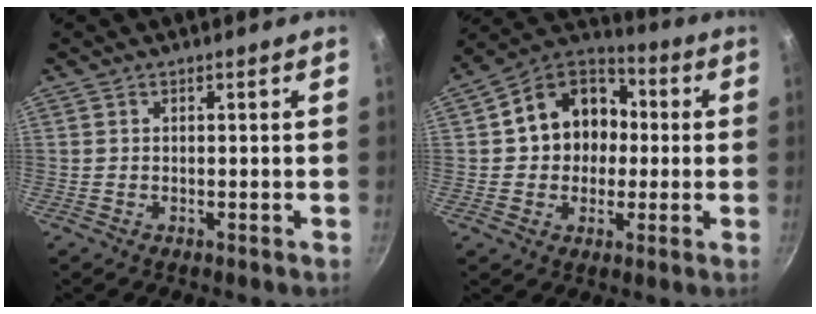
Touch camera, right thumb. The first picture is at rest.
{"total": 14.8, "force": [0.9, 12.4, 8.0], "torque": [-0.090, 0.036, 0.001]}